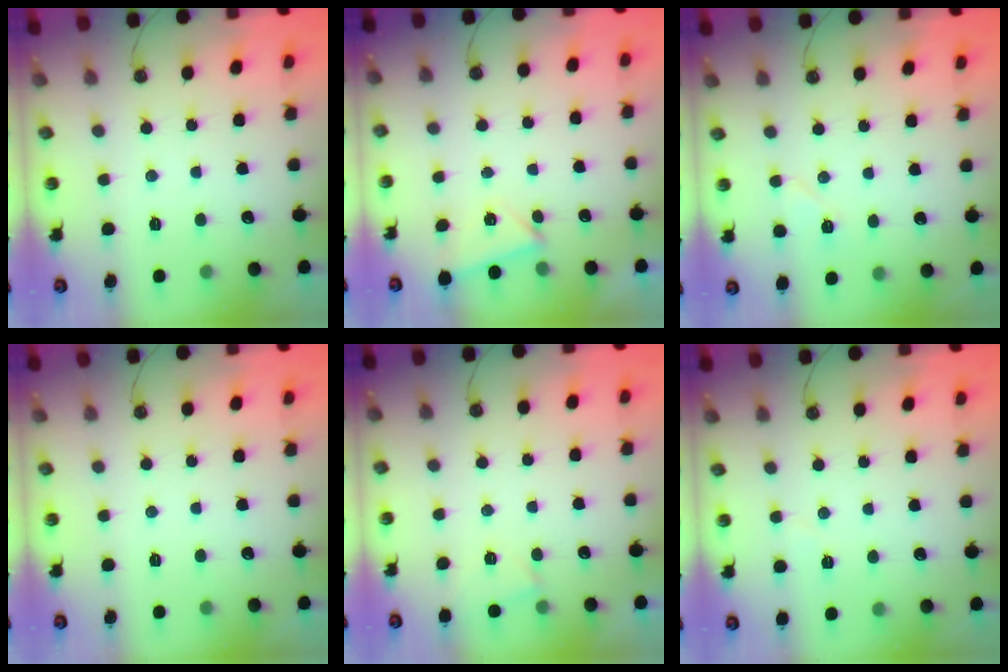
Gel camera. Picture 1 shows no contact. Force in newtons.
{"total": 2.0, "press": 1.7, "slide": 1.0}
{"total": 5.3, "press": 5.1, "slide": 1.5}
{"total": 0.0}
{"total": 2.5, "press": 2.5, "slide": 0.4}
{"total": 2.9, "press": 2.7, "slide": 1.2}